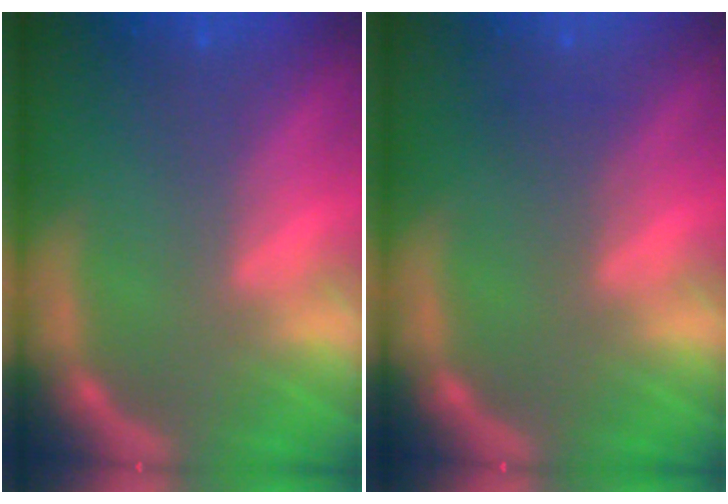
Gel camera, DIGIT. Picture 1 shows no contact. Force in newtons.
{"total": 1.5}